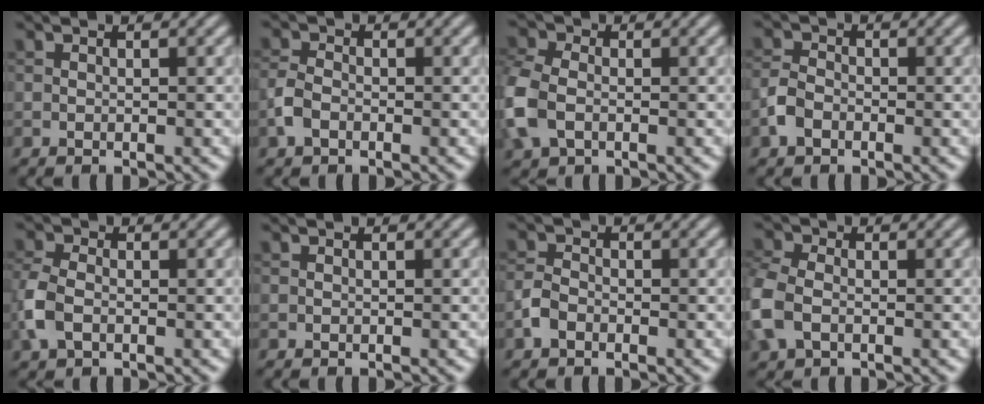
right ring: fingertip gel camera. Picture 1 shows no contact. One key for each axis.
{"total": 2.2, "fx": -1.0, "fy": 1.4, "fz": 1.3, "tx": -0.028, "ty": 0.004, "tz": -0.027}
{"total": 5.5, "fx": -1.2, "fy": 4.0, "fz": 3.6, "tx": -0.109, "ty": -0.002, "tz": -0.036}
{"total": 2.3, "fx": -1.3, "fy": 1.6, "fz": 1.2, "tx": -0.023, "ty": 0.005, "tz": -0.032}
{"total": 3.7, "fx": -1.1, "fy": 2.5, "fz": 2.6, "tx": -0.073, "ty": 0.001, "tz": -0.032}
{"total": 0.0}
{"total": 2.0, "fx": -1.2, "fy": 1.3, "fz": 1.0, "tx": -0.018, "ty": 0.005, "tz": -0.029}
{"total": 4.9, "fx": -1.2, "fy": 3.6, "fz": 3.2, "tx": -0.099, "ty": -0.001, "tz": -0.036}